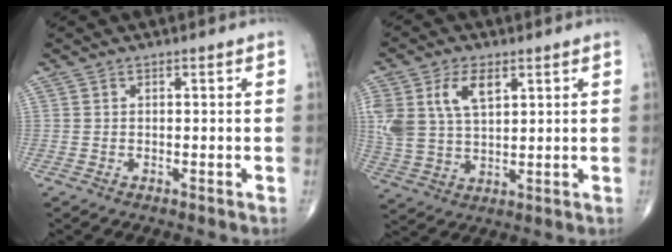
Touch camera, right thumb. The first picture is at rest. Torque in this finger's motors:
{"motor_torque": [0.25, 0.29, 0.54, 0.42, 0.09]}